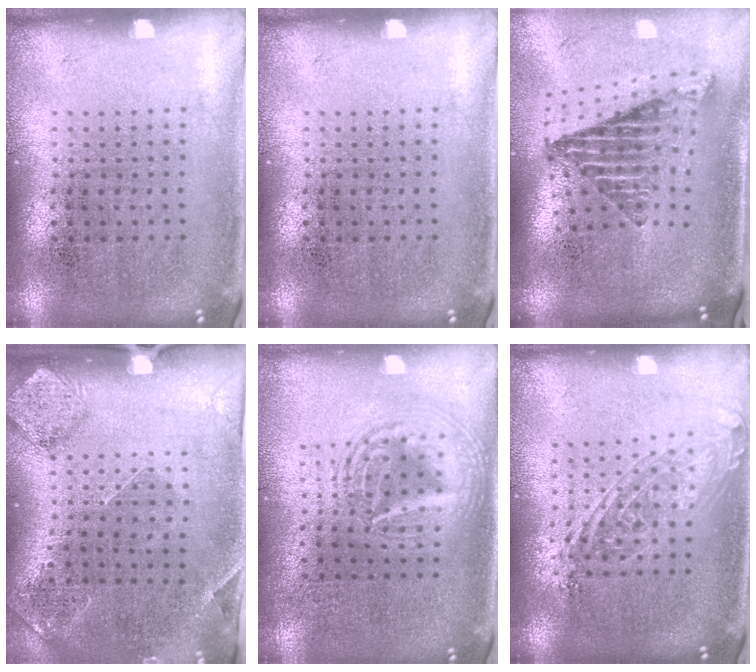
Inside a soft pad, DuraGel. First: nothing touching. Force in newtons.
{"total": 0.0}
{"total": 2.6, "press": 1.7, "slide": 1.9}
{"total": 1.5, "press": 1.3, "slide": 0.7}
{"total": 2.6, "press": 2.6, "slide": 0.3}
{"total": 1.6, "press": 1.3, "slide": 0.8}